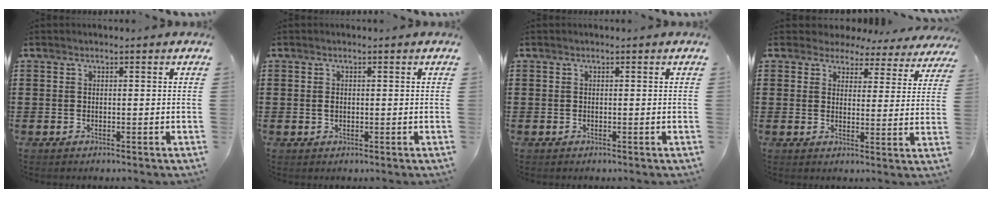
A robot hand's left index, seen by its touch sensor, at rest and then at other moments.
{"total": 0.9, "force": [0.1, 0.5, 0.7], "torque": [-0.017, 0.001, 0.002]}
{"total": 0.0}
{"total": 3.7, "force": [3.5, 1.3, 0.5], "torque": [-0.023, -0.017, 0.058]}